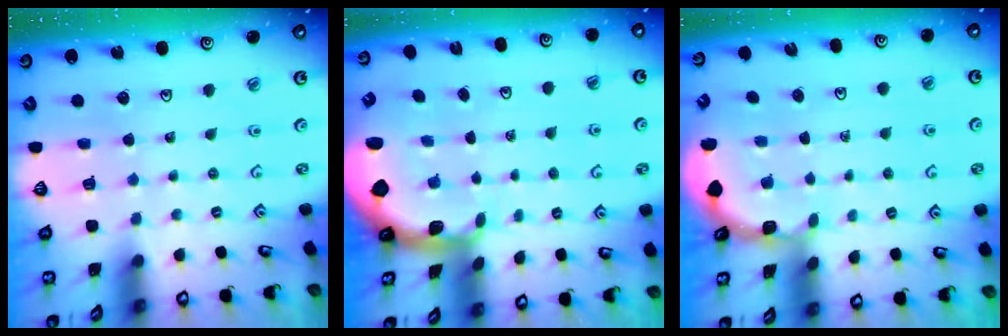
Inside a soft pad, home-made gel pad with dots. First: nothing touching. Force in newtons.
{"total": 1.7, "press": 1.7, "slide": 0.4}
{"total": 1.9, "press": 1.9, "slide": 0.2}